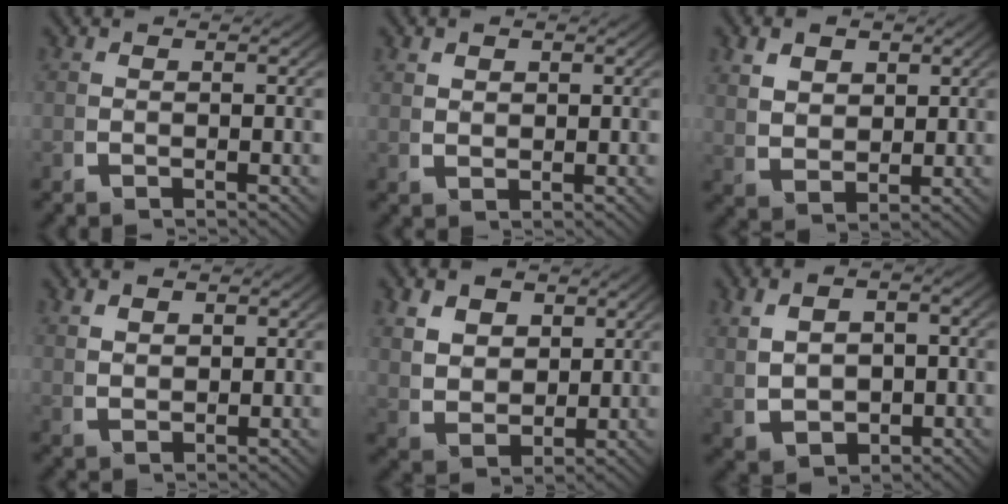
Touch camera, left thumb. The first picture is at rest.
{"total": 1.5, "force": [1.1, 0.8, 0.7], "torque": [-0.006, 0.002, 0.027]}
{"total": 3.9, "force": [1.6, 2.8, 2.3], "torque": [-0.041, -0.012, 0.044]}
{"total": 2.0, "force": [1.3, 1.1, 1.2], "torque": [-0.014, 0.002, 0.033]}
{"total": 5.6, "force": [1.3, 4.2, 3.4], "torque": [-0.074, -0.026, 0.041]}
{"total": 6.6, "force": [0.1, 4.7, 4.6], "torque": [-0.087, -0.021, 0.018]}